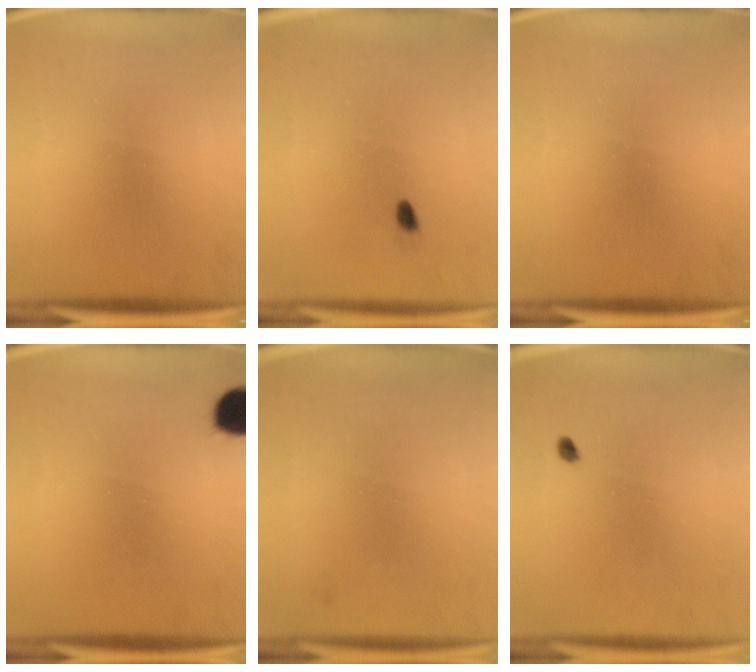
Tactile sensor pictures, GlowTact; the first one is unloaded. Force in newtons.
{"total": 0.6}
{"total": 0.0}
{"total": 6.5}
{"total": 1.1}
{"total": 1.6}